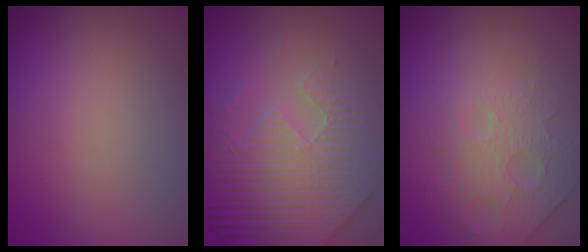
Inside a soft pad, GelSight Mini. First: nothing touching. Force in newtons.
{"total": 9.2, "press": 6.5, "slide": 6.6}
{"total": 4.9, "press": 3.4, "slide": 3.6}